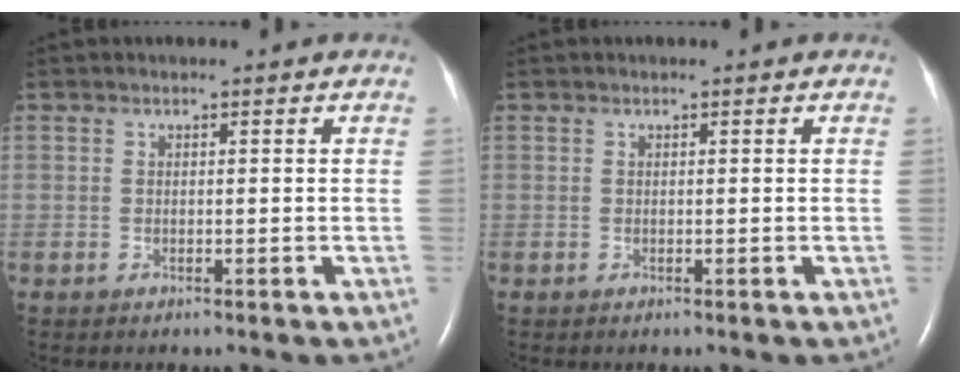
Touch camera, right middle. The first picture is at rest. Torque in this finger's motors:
{"motor_torque": [-0.07, 0.05, -0.02, 0.00]}